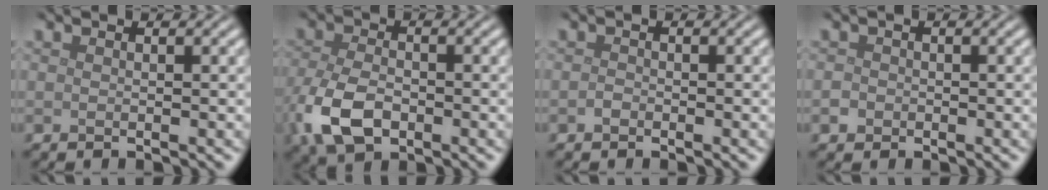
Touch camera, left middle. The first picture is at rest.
{"total": 6.2, "force": [-2.6, 3.6, 4.3], "torque": [-0.103, -0.008, -0.058]}
{"total": 0.6, "force": [-0.4, 0.4, 0.2], "torque": [-0.005, -0.001, -0.008]}
{"total": 1.0, "force": [-0.4, 0.8, 0.2], "torque": [0.000, -0.001, -0.009]}